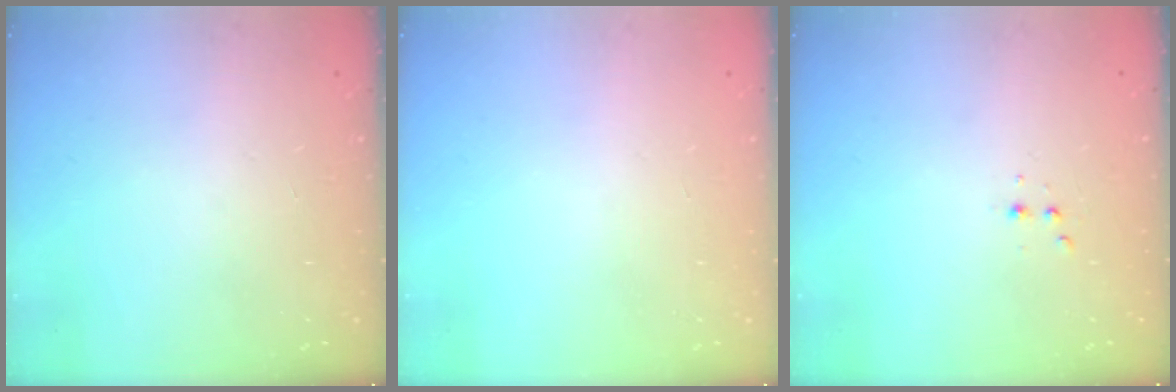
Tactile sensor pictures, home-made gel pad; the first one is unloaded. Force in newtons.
{"total": 0.0}
{"total": 2.5, "press": 2.4, "slide": 0.5}